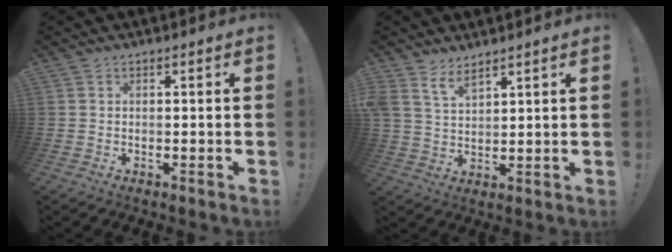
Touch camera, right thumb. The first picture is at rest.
{"total": 6.1, "force": [4.9, 2.4, 2.8], "torque": [-0.066, -0.019, 0.094]}